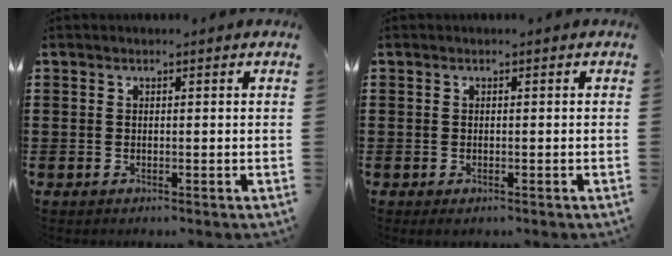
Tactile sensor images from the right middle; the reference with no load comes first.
{"total": 0.0}